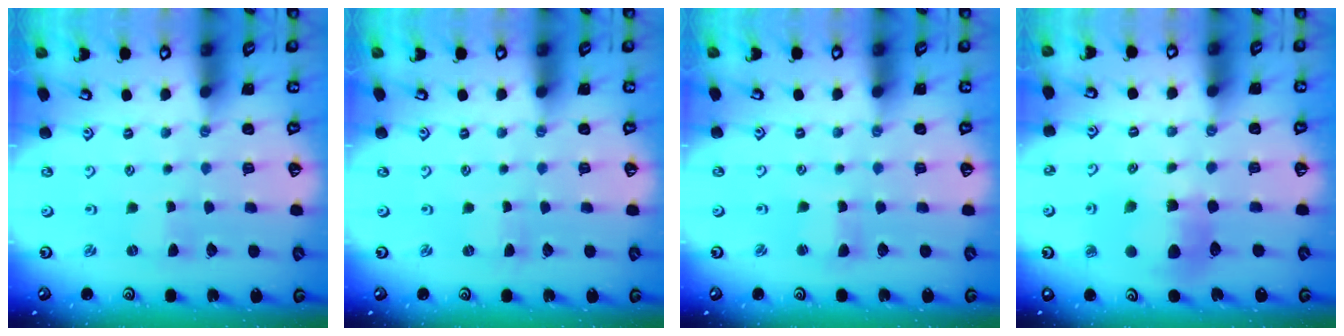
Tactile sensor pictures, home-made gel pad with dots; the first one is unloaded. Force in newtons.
{"total": 0.0}
{"total": 2.6, "press": 2.5, "slide": 0.3}
{"total": 9.8, "press": 9.8, "slide": 1.0}